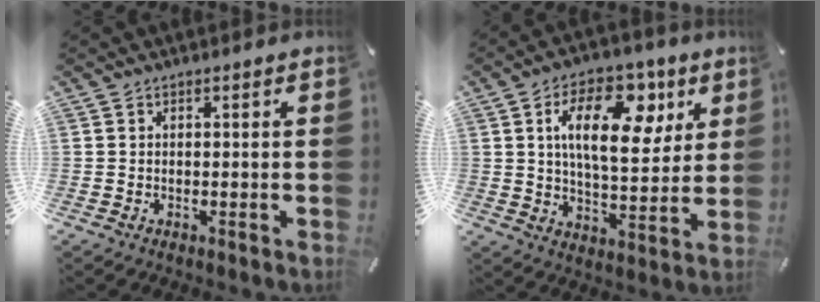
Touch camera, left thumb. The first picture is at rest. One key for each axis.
{"total": 17.9, "fx": 6.9, "fy": 9.7, "fz": 13.4, "tx": -0.202, "ty": -0.013, "tz": 0.111}